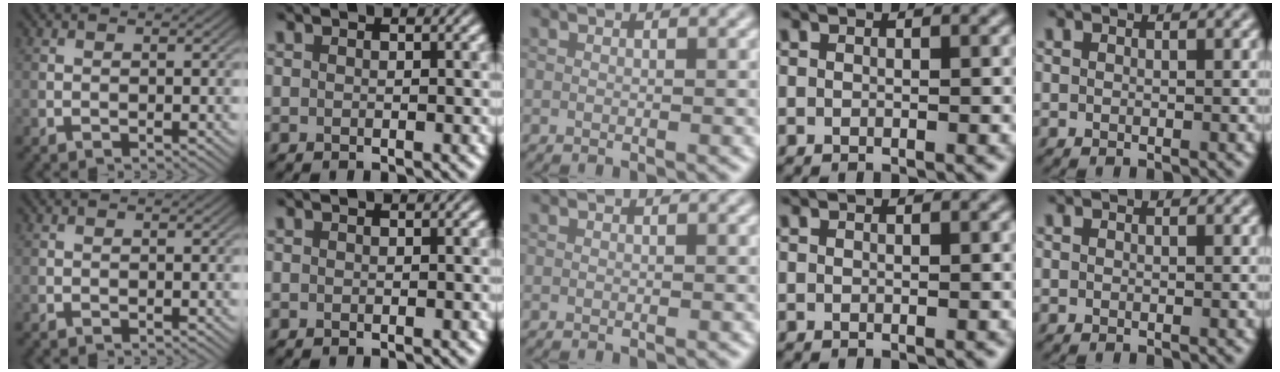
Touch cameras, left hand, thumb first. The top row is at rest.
{}